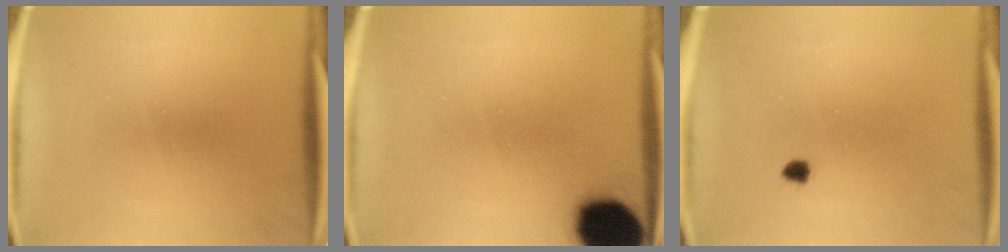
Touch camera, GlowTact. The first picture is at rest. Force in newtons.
{"total": 17.9}
{"total": 1.1}